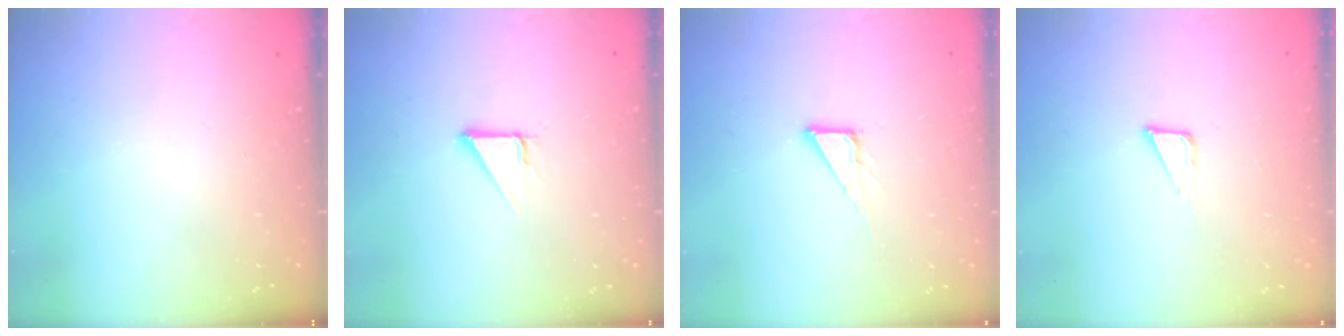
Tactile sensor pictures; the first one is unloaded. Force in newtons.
{"total": 2.9, "press": 2.9, "slide": 0.1}
{"total": 5.0, "press": 5.0, "slide": 0.1}
{"total": 4.0, "press": 3.9, "slide": 0.8}